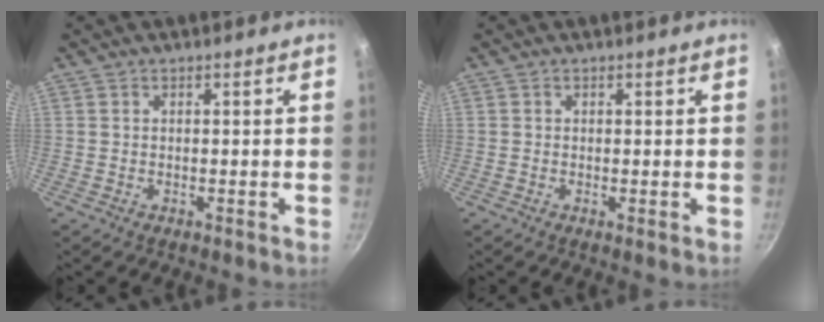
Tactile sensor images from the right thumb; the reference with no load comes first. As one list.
[{"total": 0.8, "force": [-0.1, 0.2, 0.7], "torque": [-0.016, -0.004, -0.004]}]